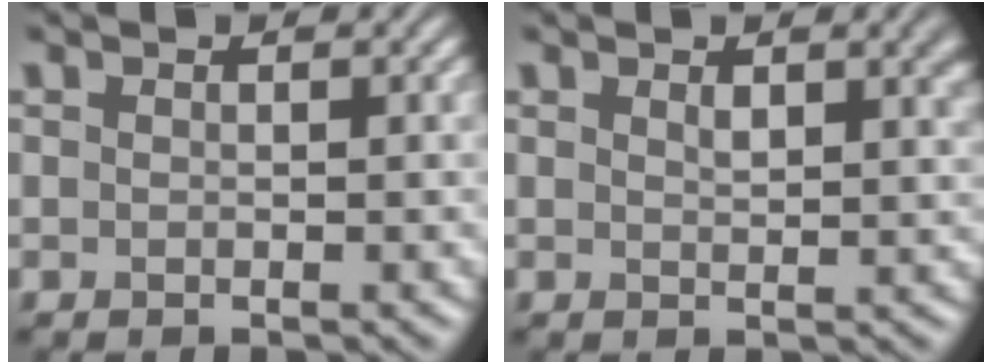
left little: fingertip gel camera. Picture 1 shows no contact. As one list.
[{"total": 2.6, "force": [1.4, 0.9, 2.0], "torque": [-0.025, 0.001, 0.024]}]